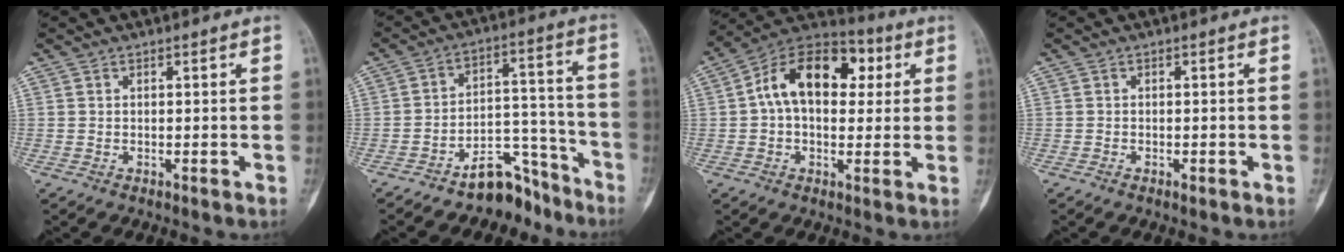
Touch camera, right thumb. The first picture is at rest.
{"total": 10.1, "force": [-8.1, 5.1, 3.2], "torque": [-0.013, 0.112, -0.131]}
{"total": 16.5, "force": [3.3, 10.8, 12.0], "torque": [-0.157, 0.031, 0.041]}
{"total": 0.8, "force": [-0.4, 0.5, 0.4], "torque": [-0.002, 0.001, -0.007]}